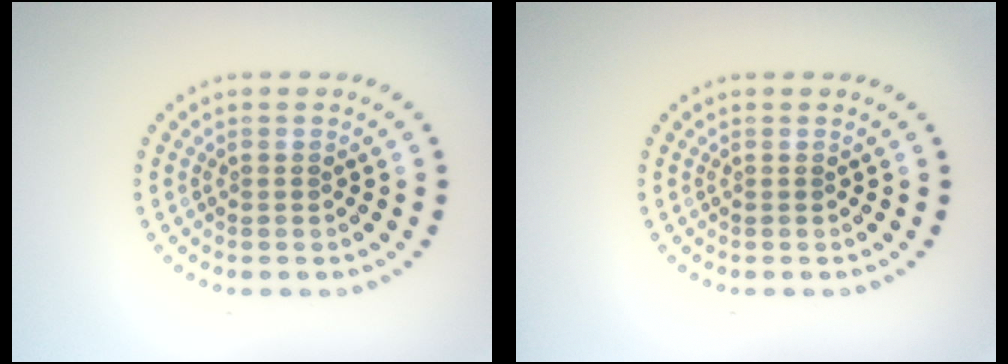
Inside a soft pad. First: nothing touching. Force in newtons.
{"total": 0.0}